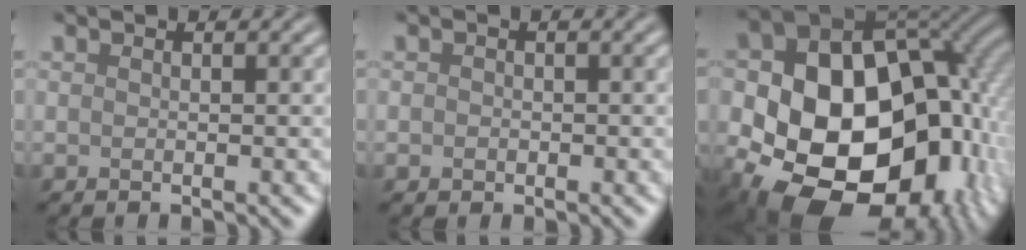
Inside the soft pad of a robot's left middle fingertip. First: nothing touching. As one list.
[{"total": 0.7, "force": [-0.1, 0.6, 0.2], "torque": [0.001, -0.004, -0.002]}, {"total": 21.8, "force": [-3.5, 16.4, 14.0], "torque": [-0.229, -0.028, -0.054]}]